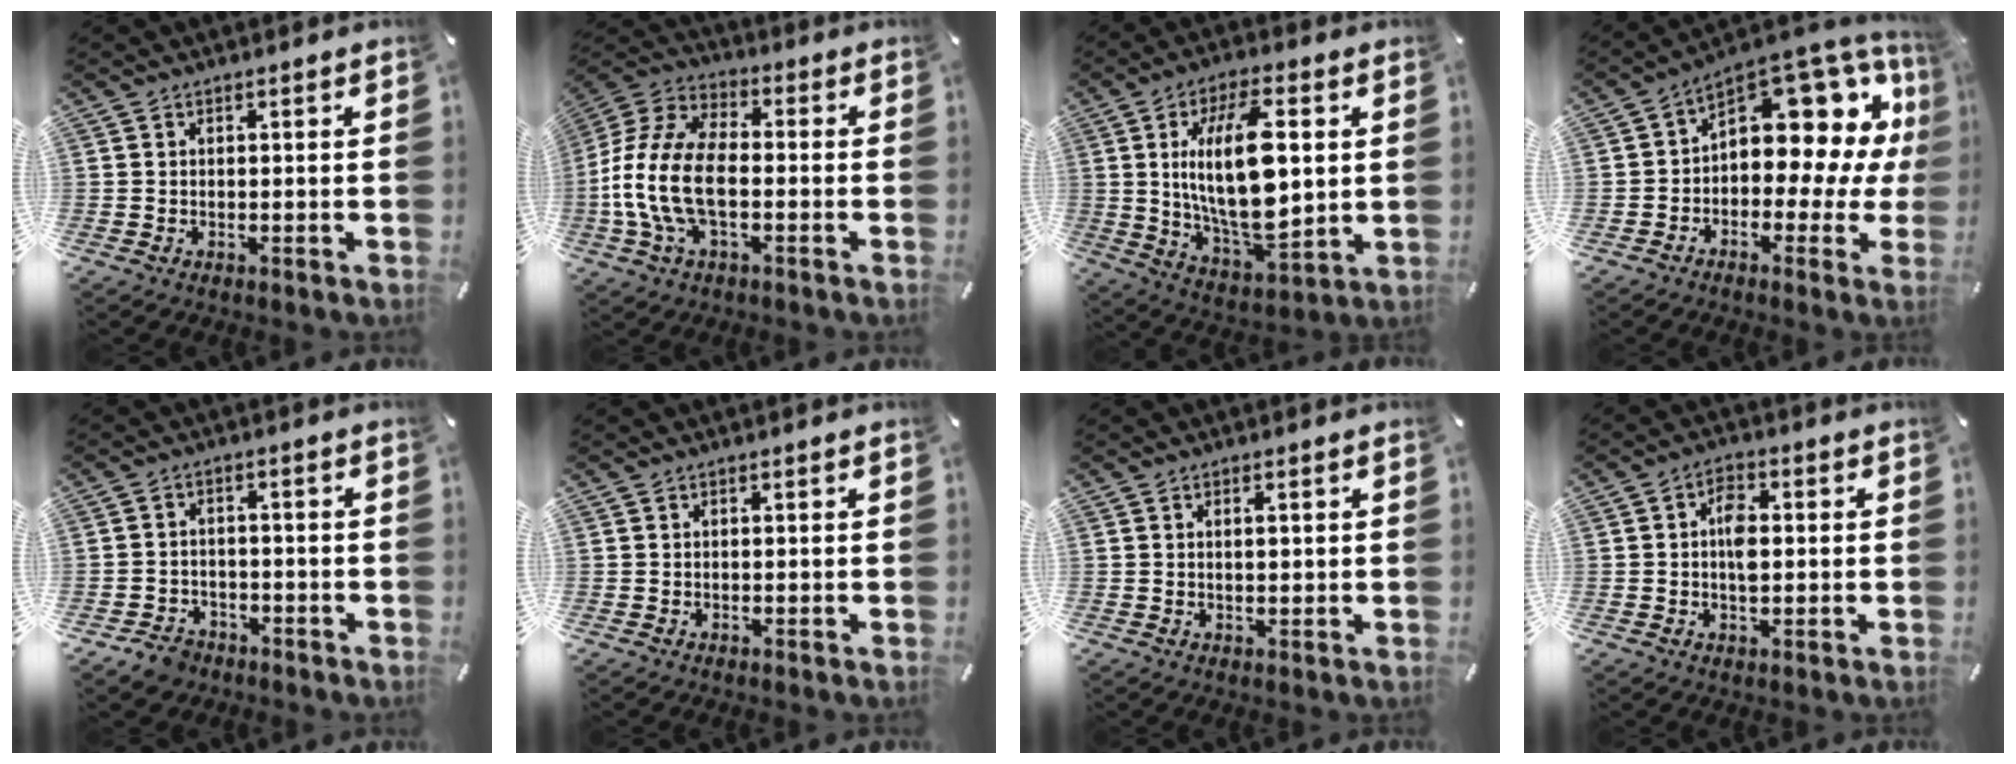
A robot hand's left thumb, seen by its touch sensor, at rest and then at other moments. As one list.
[{"total": 14.7, "force": [-3.6, 8.3, 11.6], "torque": [-0.261, 0.002, -0.070]}, {"total": 19.2, "force": [3.0, 8.6, 16.9], "torque": [-0.324, -0.015, 0.043]}, {"total": 12.9, "force": [7.0, 7.1, 8.1], "torque": [-0.101, -0.081, 0.115]}, {"total": 4.5, "force": [-3.3, 2.9, 1.1], "torque": [-0.028, 0.017, -0.065]}, {"total": 0.0}, {"total": 1.6, "force": [0.4, 0.5, 1.5], "torque": [-0.028, 0.002, 0.005]}, {"total": 5.3, "force": [0.2, 3.0, 4.4], "torque": [-0.077, 0.000, -0.002]}]